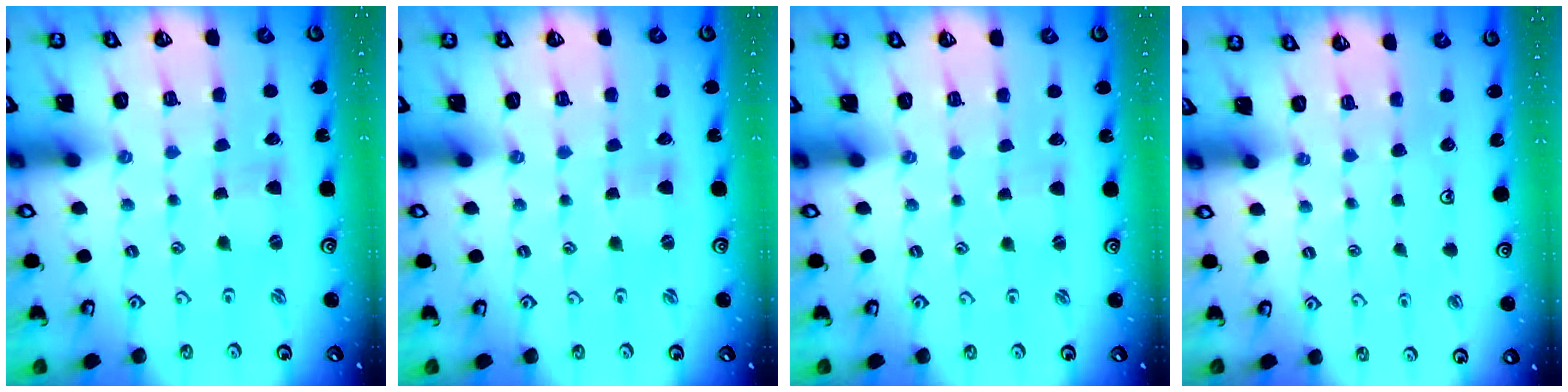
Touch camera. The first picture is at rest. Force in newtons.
{"total": 0.9, "press": 0.9, "slide": 0.1}
{"total": 0.7, "press": 0.7, "slide": 0.1}
{"total": 0.0}